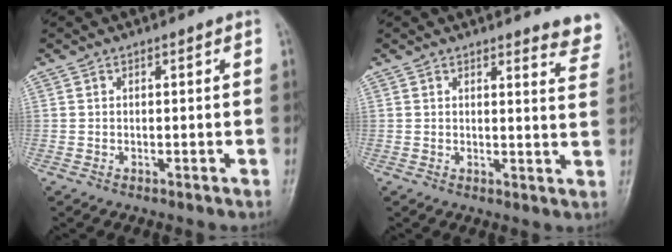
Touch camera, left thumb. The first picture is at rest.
{"total": 6.6, "force": [6.2, 1.3, 1.9], "torque": [0.009, -0.042, 0.047]}